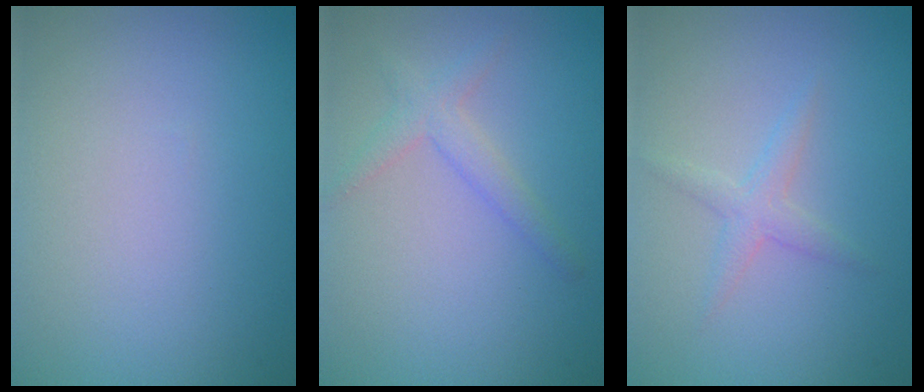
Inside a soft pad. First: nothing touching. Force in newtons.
{"total": 2.0, "press": 2.0, "slide": 0.2}
{"total": 1.6, "press": 1.6, "slide": 0.0}